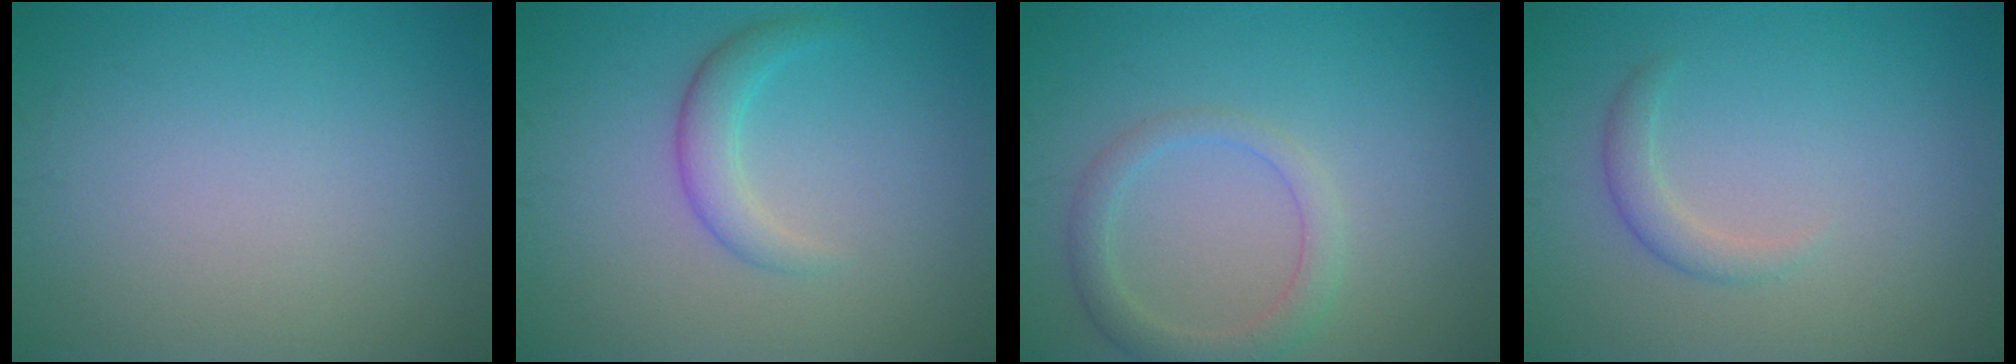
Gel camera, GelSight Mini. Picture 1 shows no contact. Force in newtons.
{"total": 2.5, "press": 2.5, "slide": 0.1}
{"total": 2.6, "press": 2.6, "slide": 0.3}
{"total": 1.6, "press": 1.6, "slide": 0.1}